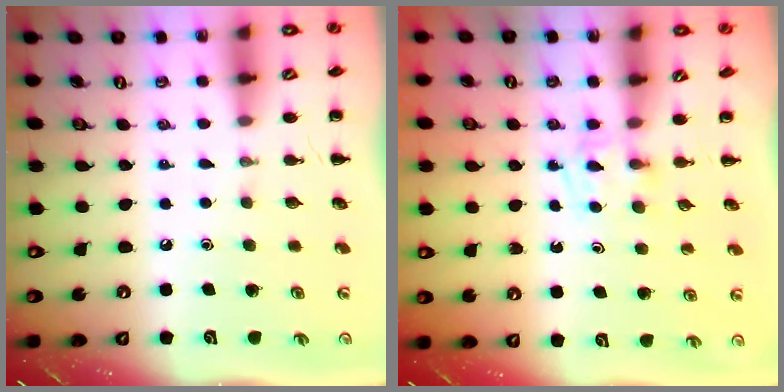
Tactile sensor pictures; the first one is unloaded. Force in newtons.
{"total": 3.8, "press": 3.5, "slide": 1.4}